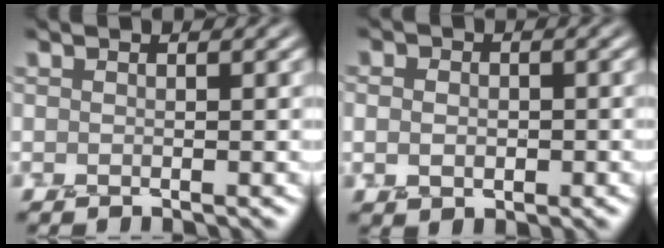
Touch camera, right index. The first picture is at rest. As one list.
[{"total": 2.4, "force": [0.0, 1.9, 1.4], "torque": [-0.013, 0.005, -0.002]}]